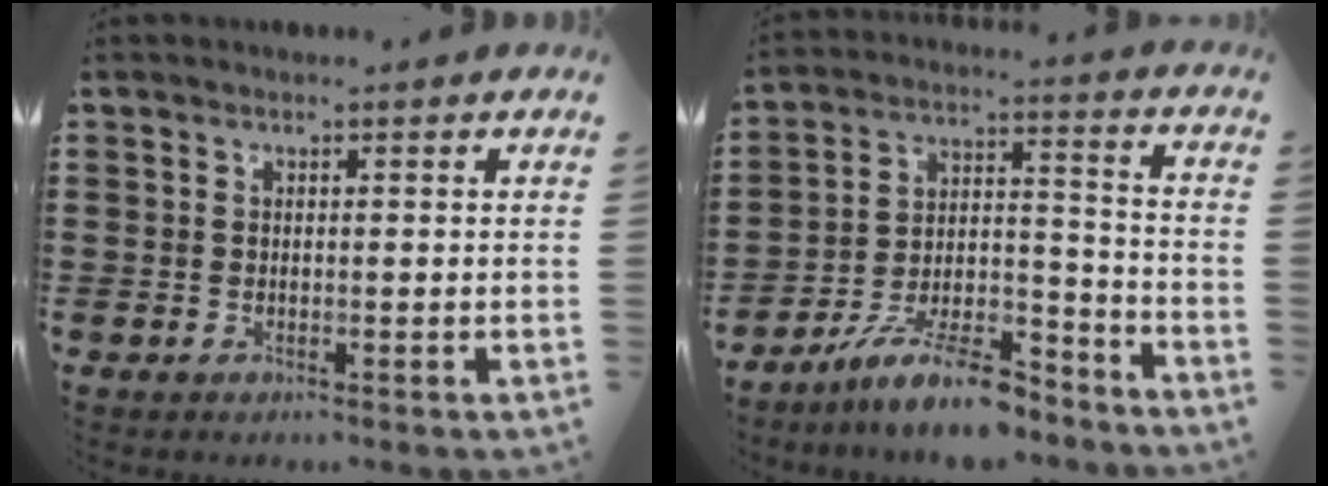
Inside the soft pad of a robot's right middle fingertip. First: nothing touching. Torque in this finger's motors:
{"motor_torque": [1.97, -0.17, 0.44, 0.11]}